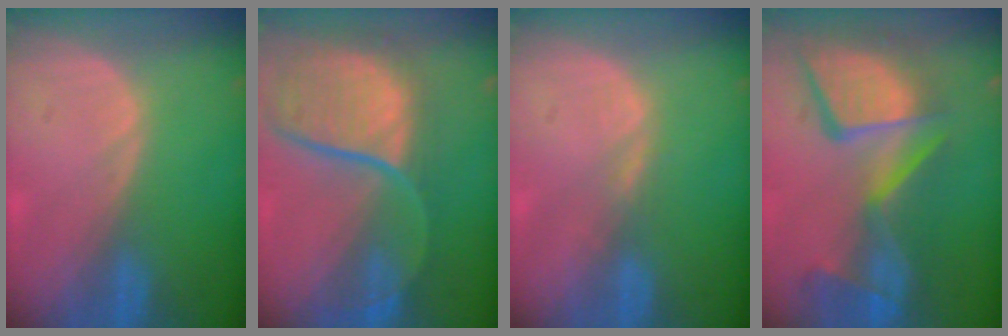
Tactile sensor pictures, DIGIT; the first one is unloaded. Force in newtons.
{"total": 12.1, "press": 9.8, "slide": 7.1}
{"total": 1.1, "press": 1.1, "slide": 0.2}
{"total": 13.7, "press": 11.2, "slide": 8.0}